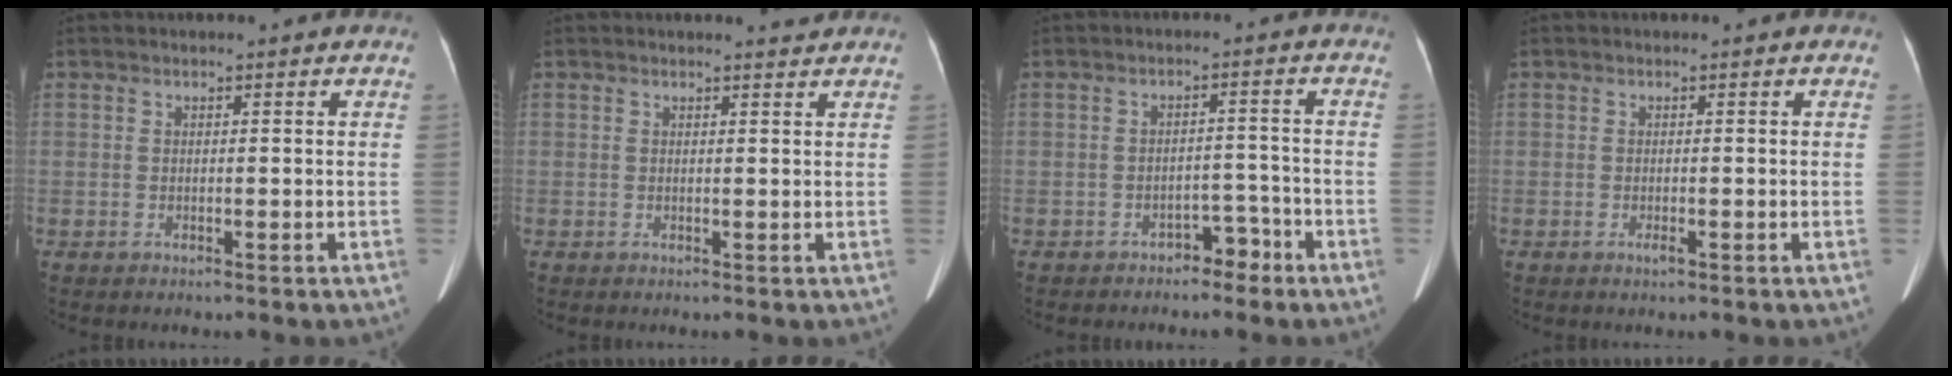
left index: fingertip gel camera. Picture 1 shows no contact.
{"total": 1.1, "force": [1.0, -0.3, -0.1], "torque": [-0.009, -0.010, 0.014]}
{"total": 3.4, "force": [-2.8, 1.6, 1.1], "torque": [-0.011, 0.010, -0.040]}
{"total": 0.7, "force": [-0.4, 0.1, 0.5], "torque": [-0.008, -0.001, -0.006]}